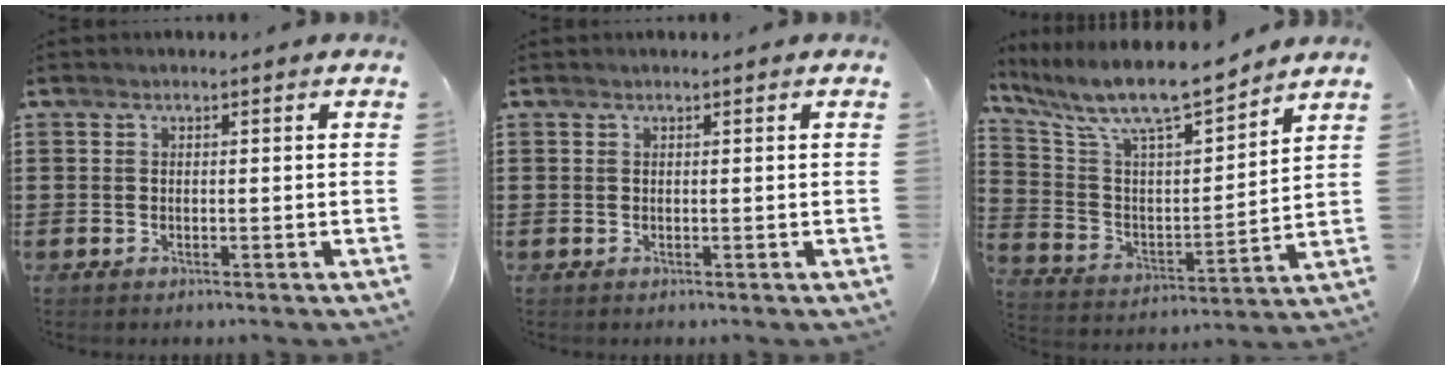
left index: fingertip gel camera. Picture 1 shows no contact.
{"total": 0.0}
{"total": 10.1, "force": [8.5, 1.8, 5.1], "torque": [-0.136, -0.054, 0.143]}